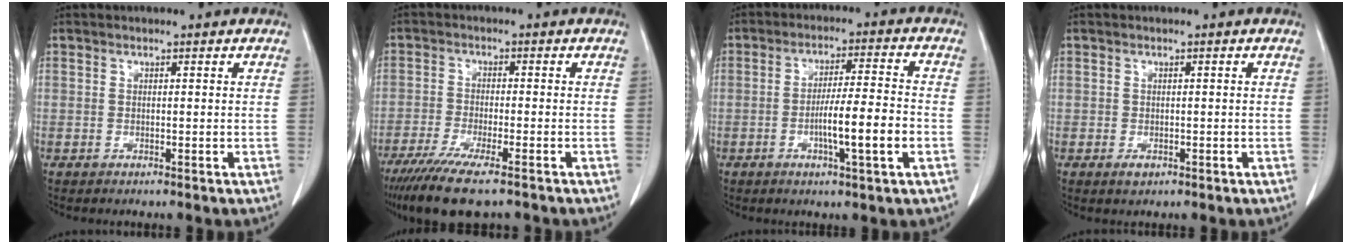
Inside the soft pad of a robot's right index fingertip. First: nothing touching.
{"total": 10.4, "force": [-7.7, 1.1, 6.8], "torque": [-0.114, -0.025, -0.122]}
{"total": 8.8, "force": [-2.6, 0.0, 8.4], "torque": [-0.145, -0.001, -0.046]}
{"total": 1.2, "force": [-0.6, 0.6, 0.8], "torque": [-0.013, 0.000, -0.004]}